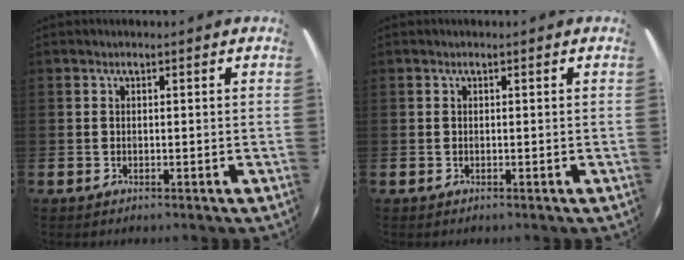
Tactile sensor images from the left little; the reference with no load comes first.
{"total": 0.0}